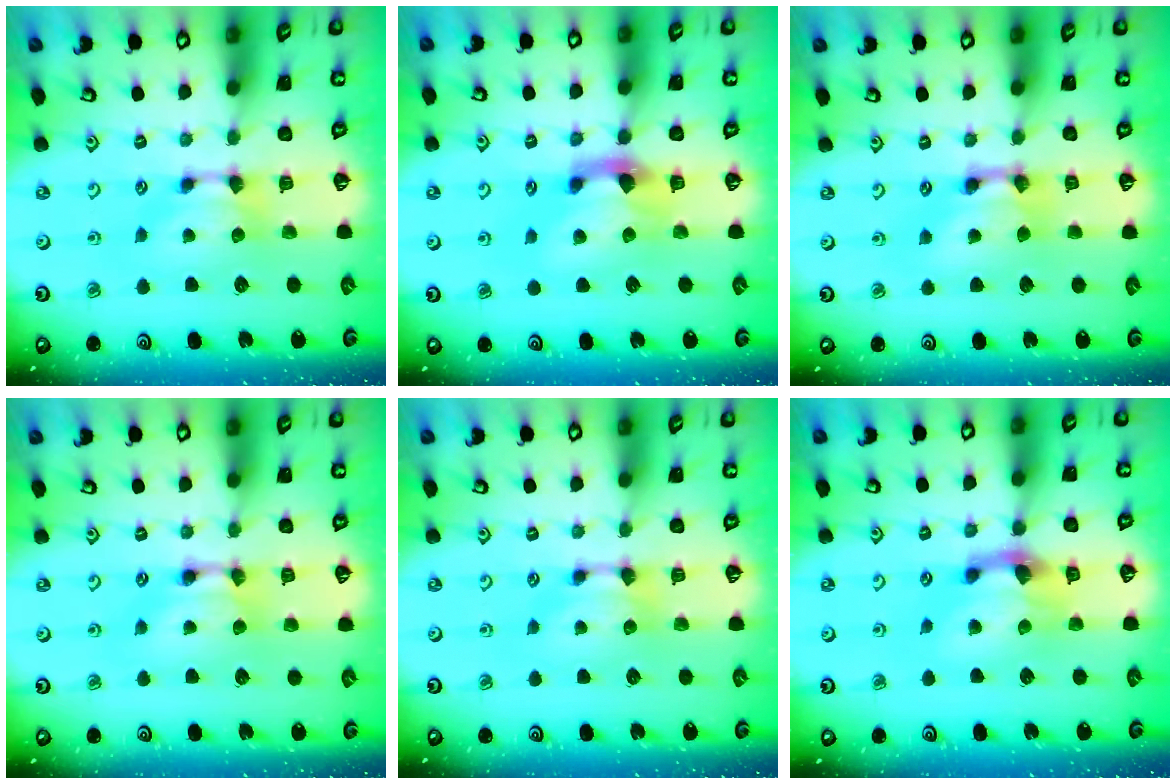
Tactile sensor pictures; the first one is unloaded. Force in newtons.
{"total": 2.9, "press": 2.6, "slide": 1.5}
{"total": 2.6, "press": 2.6, "slide": 0.2}
{"total": 1.7, "press": 1.7, "slide": 0.2}
{"total": 0.0}
{"total": 4.3, "press": 3.7, "slide": 2.2}